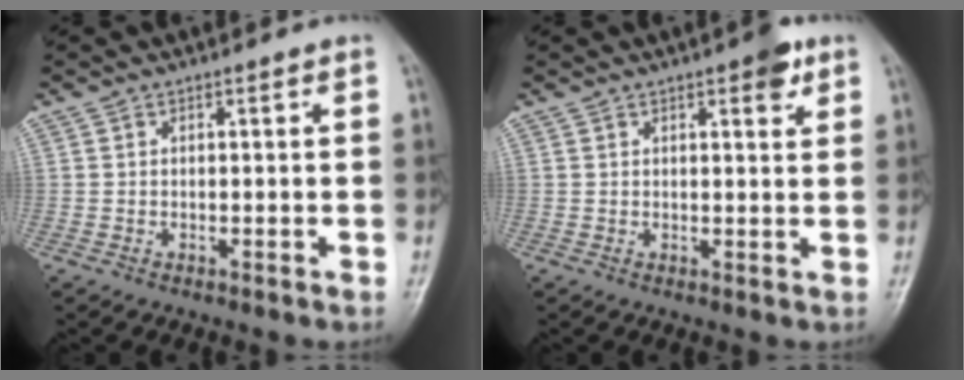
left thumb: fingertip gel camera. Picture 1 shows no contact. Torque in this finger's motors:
{"motor_torque": [0.85, 0.11, 0.45, -0.05, 0.05]}